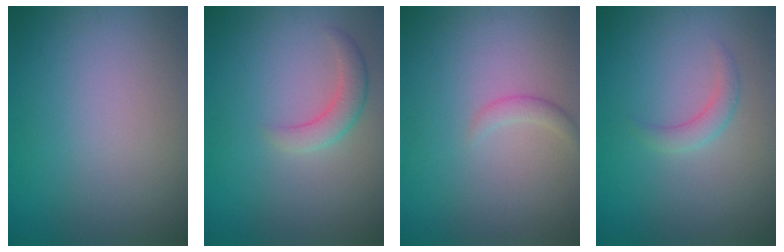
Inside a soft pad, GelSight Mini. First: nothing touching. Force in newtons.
{"total": 2.2, "press": 2.1, "slide": 0.1}
{"total": 1.0, "press": 1.0, "slide": 0.1}
{"total": 1.5, "press": 1.5, "slide": 0.0}